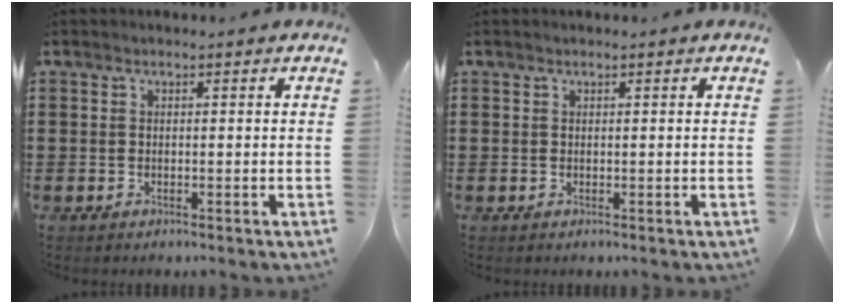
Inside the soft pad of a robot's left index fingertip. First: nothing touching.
{"total": 0.0}